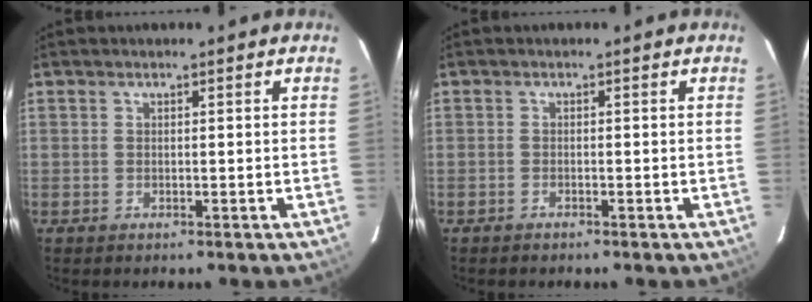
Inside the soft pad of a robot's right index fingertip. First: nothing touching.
{"total": 0.8, "force": [-0.8, 0.3, 0.1], "torque": [-0.009, 0.002, -0.016]}